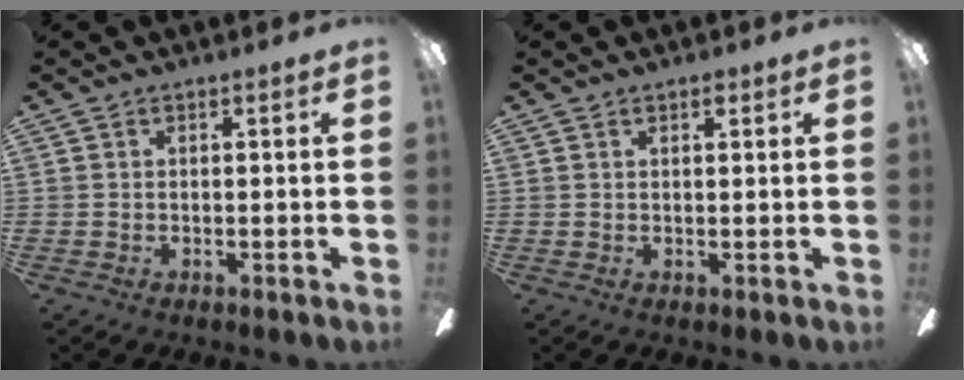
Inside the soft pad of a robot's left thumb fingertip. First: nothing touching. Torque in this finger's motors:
{"motor_torque": [-0.17, -0.08, -0.03, -0.08, 0.03]}